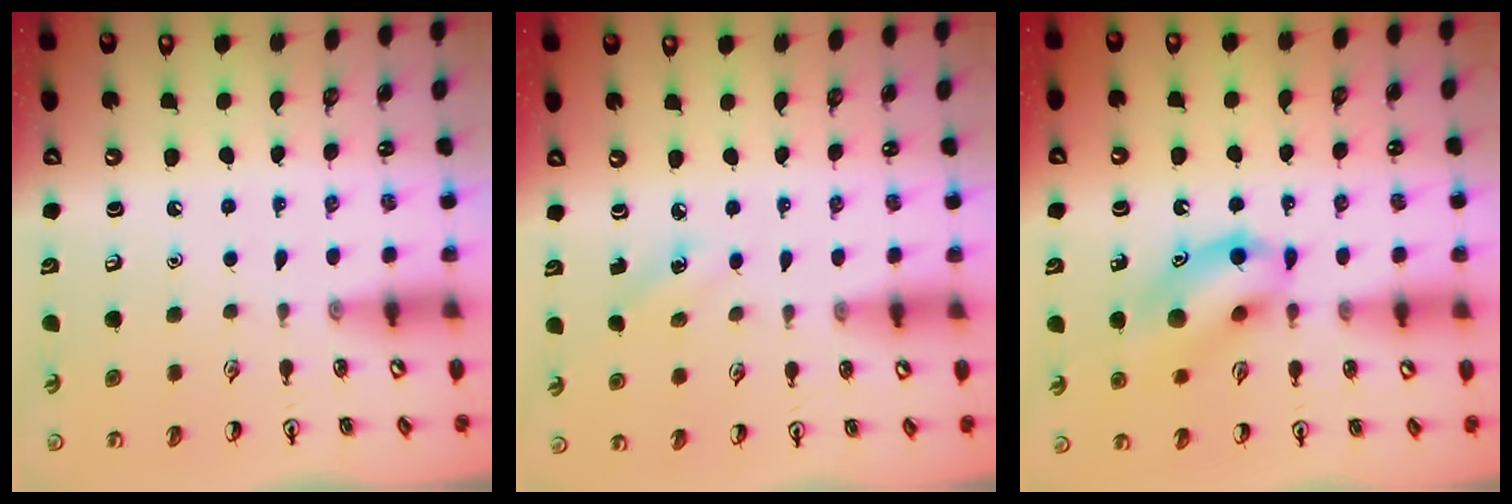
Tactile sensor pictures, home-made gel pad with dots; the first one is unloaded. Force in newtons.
{"total": 2.3, "press": 2.2, "slide": 0.8}
{"total": 12.4, "press": 12.3, "slide": 2.0}